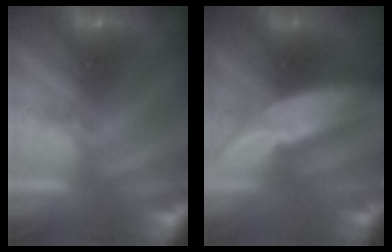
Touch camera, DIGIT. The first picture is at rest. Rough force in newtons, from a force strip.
{"total": 8.6}